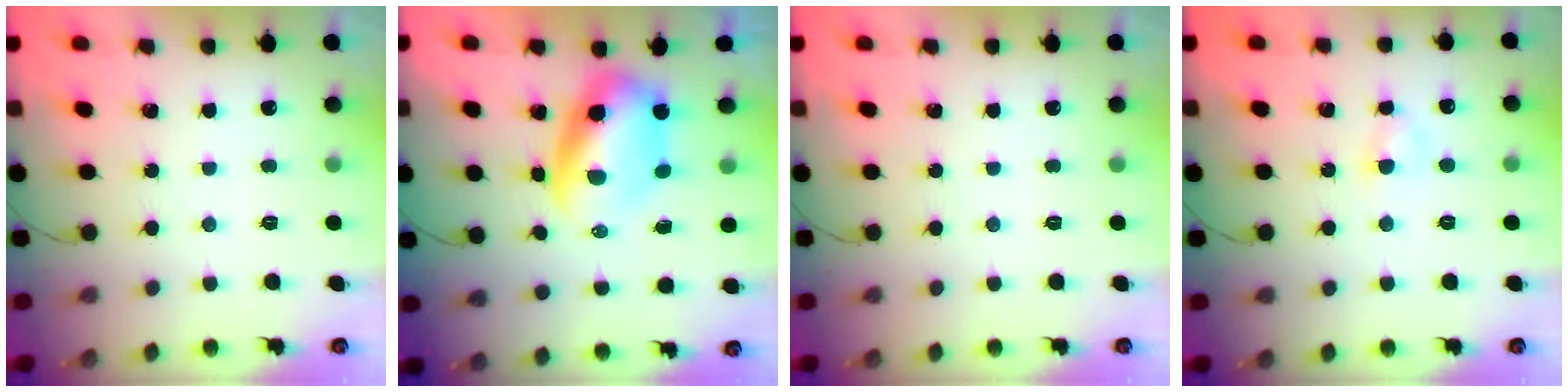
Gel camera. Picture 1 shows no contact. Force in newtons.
{"total": 7.3, "press": 7.1, "slide": 1.9}
{"total": 0.0}
{"total": 3.6, "press": 3.4, "slide": 1.1}